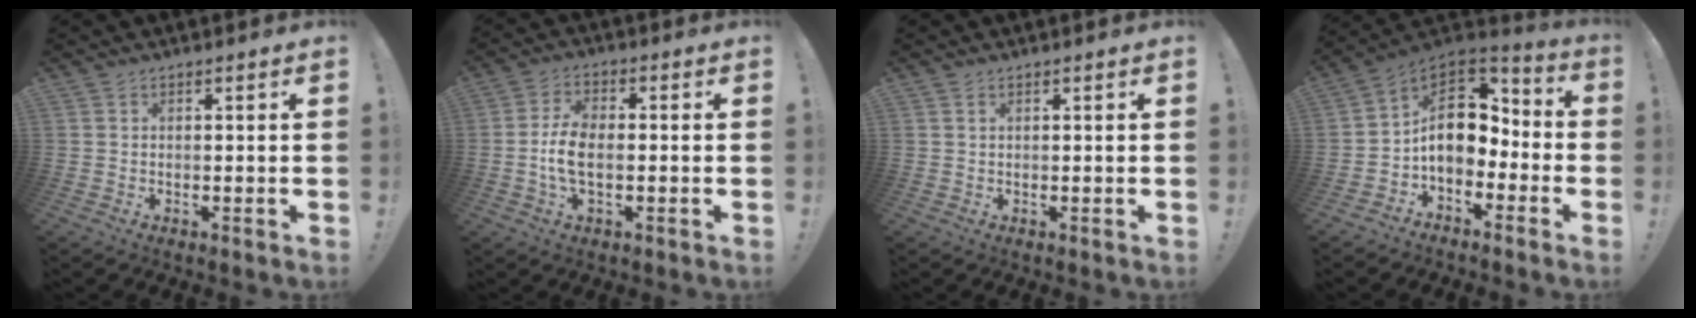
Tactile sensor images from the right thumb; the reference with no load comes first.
{"total": 7.7, "force": [-1.4, 4.0, 6.5], "torque": [-0.125, 0.000, -0.024]}
{"total": 0.6, "force": [0.3, 0.2, 0.5], "torque": [-0.013, 0.001, 0.007]}
{"total": 14.1, "force": [0.8, 10.4, 9.5], "torque": [-0.139, 0.003, 0.022]}